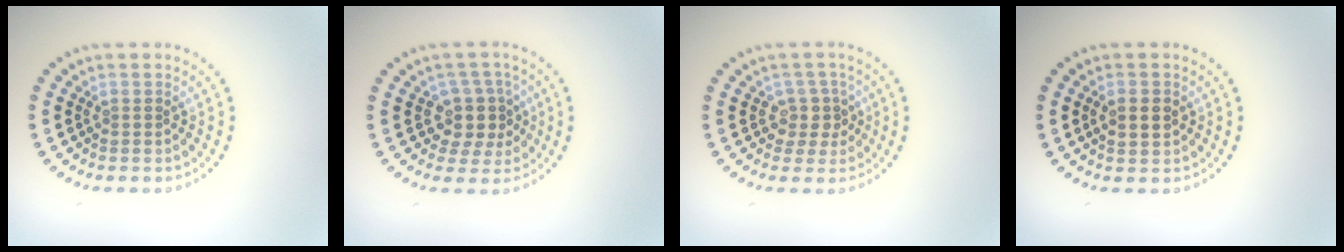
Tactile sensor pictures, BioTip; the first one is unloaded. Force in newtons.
{"total": 3.3, "press": 3.0, "slide": 1.5}
{"total": 2.2, "press": 1.9, "slide": 1.2}
{"total": 1.7, "press": 1.7, "slide": 0.1}